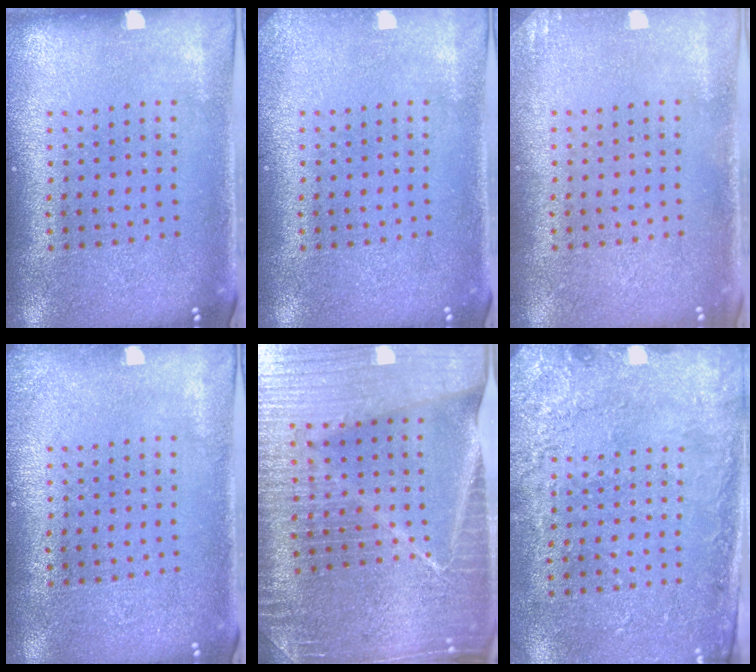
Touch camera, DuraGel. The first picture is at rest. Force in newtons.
{"total": 1.1, "press": 1.1, "slide": 0.1}
{"total": 1.0, "press": 1.0, "slide": 0.1}
{"total": 0.9, "press": 0.9, "slide": 0.2}
{"total": 5.3, "press": 4.8, "slide": 2.1}
{"total": 2.7, "press": 2.2, "slide": 1.5}